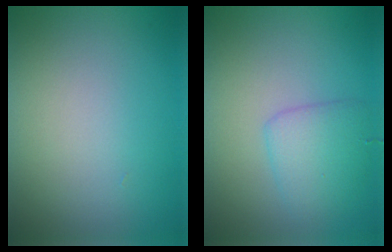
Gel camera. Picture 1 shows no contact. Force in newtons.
{"total": 2.9, "press": 2.9, "slide": 0.1}